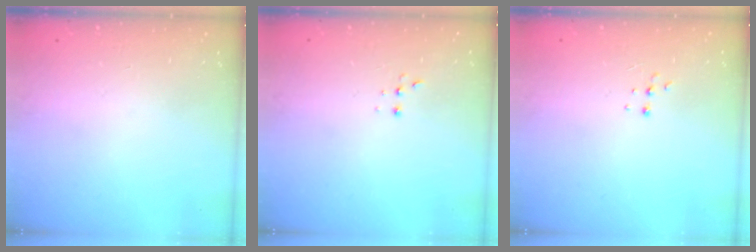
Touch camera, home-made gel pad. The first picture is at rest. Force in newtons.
{"total": 2.2, "press": 2.2, "slide": 0.5}
{"total": 4.6, "press": 4.5, "slide": 0.8}